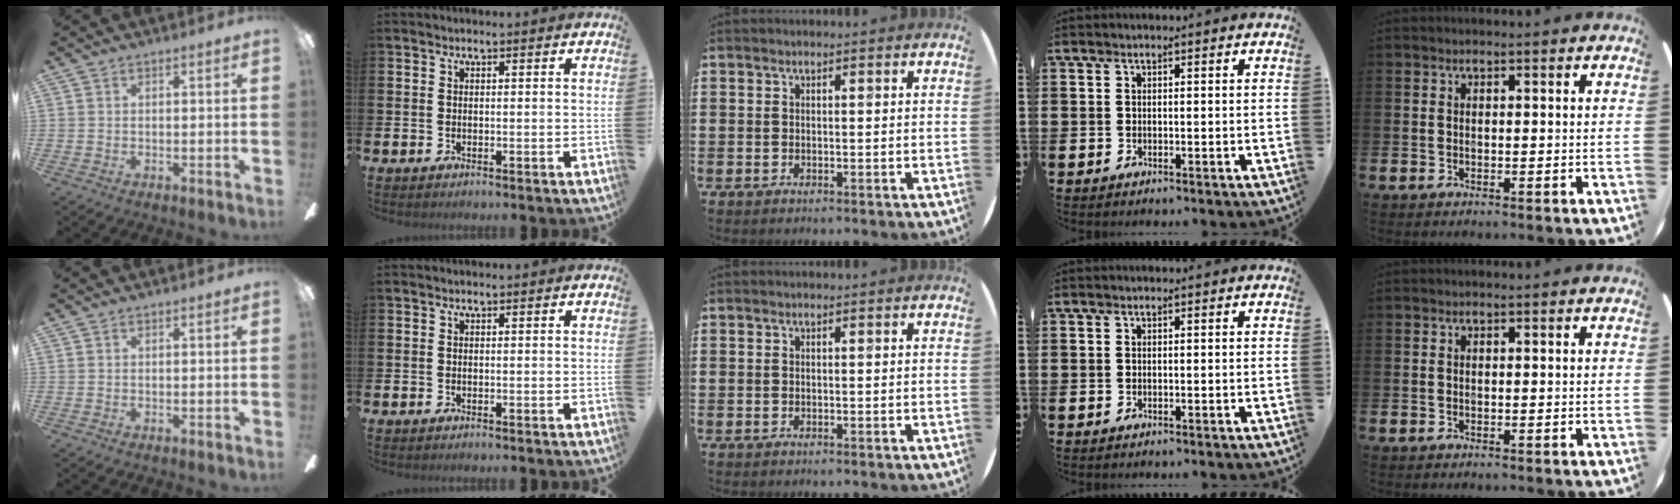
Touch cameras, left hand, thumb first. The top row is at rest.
{}